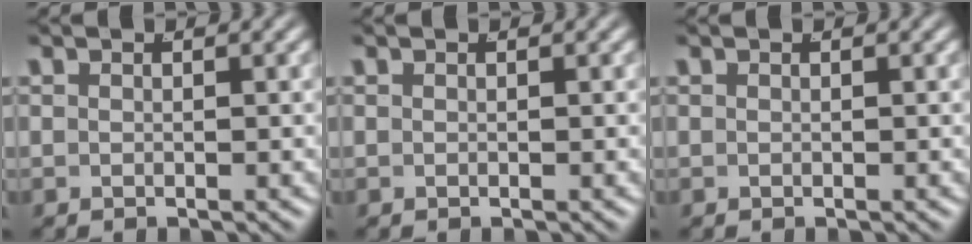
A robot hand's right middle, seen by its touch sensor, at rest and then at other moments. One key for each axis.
{"total": 0.0}
{"total": 0.0}